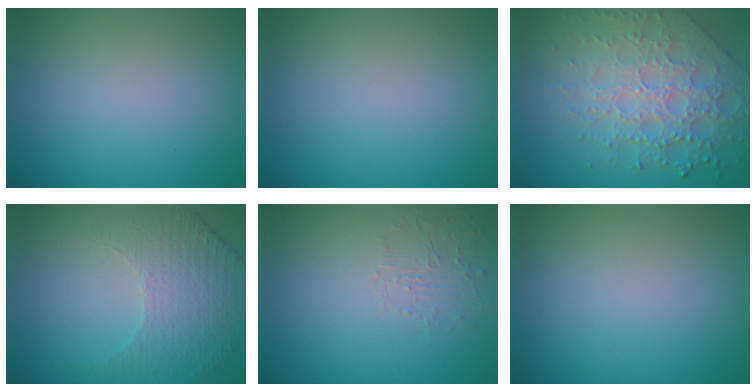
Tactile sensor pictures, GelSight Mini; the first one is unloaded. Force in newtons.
{"total": 0.0}
{"total": 7.6, "press": 5.5, "slide": 5.2}
{"total": 5.2, "press": 3.4, "slide": 4.0}
{"total": 1.5, "press": 0.1, "slide": 1.5}
{"total": 0.0}